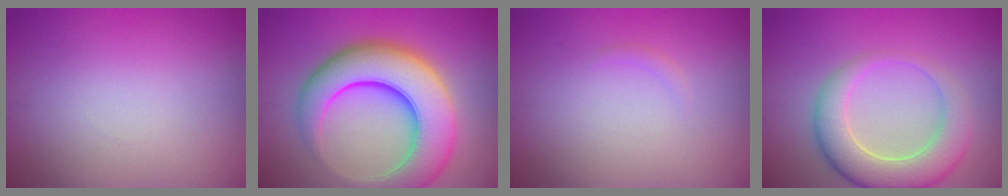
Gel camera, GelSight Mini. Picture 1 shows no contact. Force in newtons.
{"total": 10.5, "press": 10.5, "slide": 0.4}
{"total": 0.5, "press": 0.5, "slide": 0.1}
{"total": 6.1, "press": 6.1, "slide": 0.7}